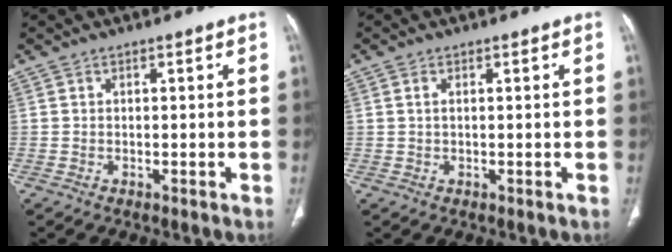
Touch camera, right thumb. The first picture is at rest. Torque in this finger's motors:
{"motor_torque": [0.02, 0.05, -0.43, -0.02, -0.03]}